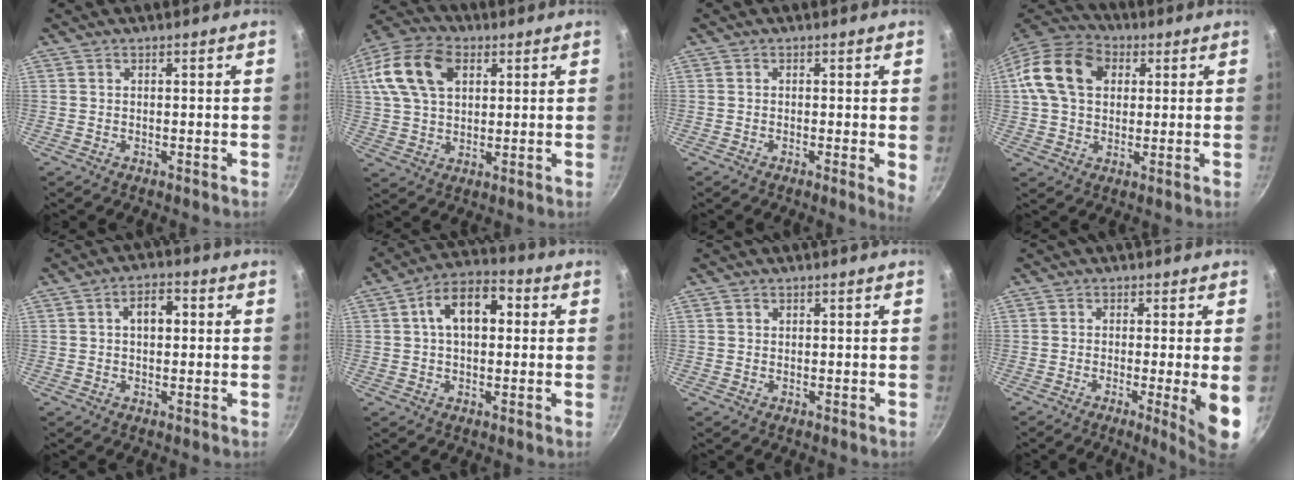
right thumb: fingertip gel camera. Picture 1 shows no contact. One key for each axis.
{"total": 15.7, "fx": 5.0, "fy": 10.4, "fz": 10.7, "tx": -0.198, "ty": 0.014, "tz": 0.083}
{"total": 2.9, "fx": -0.1, "fy": 0.7, "fz": 2.8, "tx": -0.034, "ty": -0.008, "tz": -0.006}
{"total": 15.6, "fx": 3.5, "fy": 11.5, "fz": 9.9, "tx": -0.169, "ty": 0.023, "tz": 0.047}
{"total": 5.2, "fx": 0.9, "fy": 3.2, "fz": 4.0, "tx": -0.043, "ty": 0.014, "tz": 0.009}
{"total": 11.0, "fx": 2.0, "fy": 6.7, "fz": 8.5, "tx": -0.104, "ty": 0.027, "tz": 0.019}
{"total": 0.7, "fx": 0.3, "fy": 0.7, "fz": 0.2, "tx": 0.000, "ty": 0.003, "tz": 0.003}
{"total": 7.6, "fx": -1.5, "fy": 0.2, "fz": 7.4, "tx": -0.106, "ty": -0.010, "tz": -0.020}